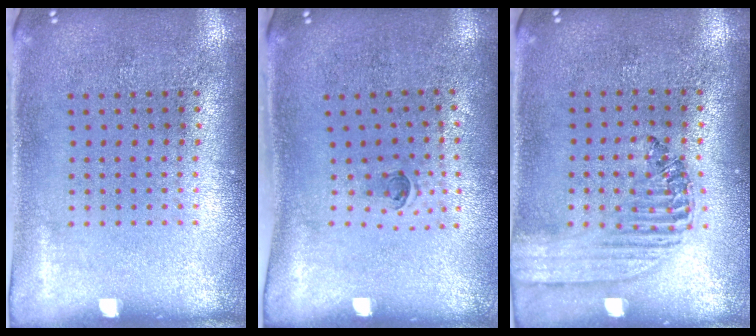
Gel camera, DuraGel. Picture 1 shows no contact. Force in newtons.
{"total": 0.5, "press": 0.3, "slide": 0.4}
{"total": 1.5, "press": 1.4, "slide": 0.6}